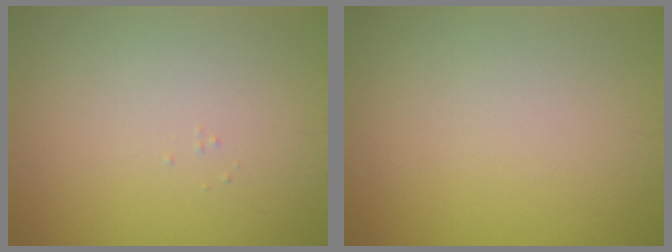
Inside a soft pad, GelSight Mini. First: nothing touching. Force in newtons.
{"total": 0.0}